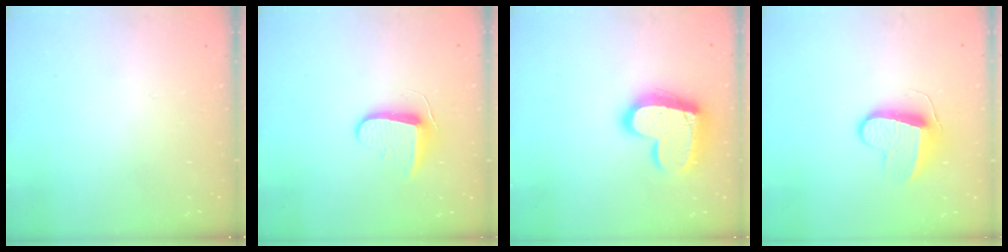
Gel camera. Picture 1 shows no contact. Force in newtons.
{"total": 9.4, "press": 9.3, "slide": 0.9}
{"total": 17.2, "press": 17.2, "slide": 1.3}
{"total": 9.3, "press": 9.3, "slide": 0.5}